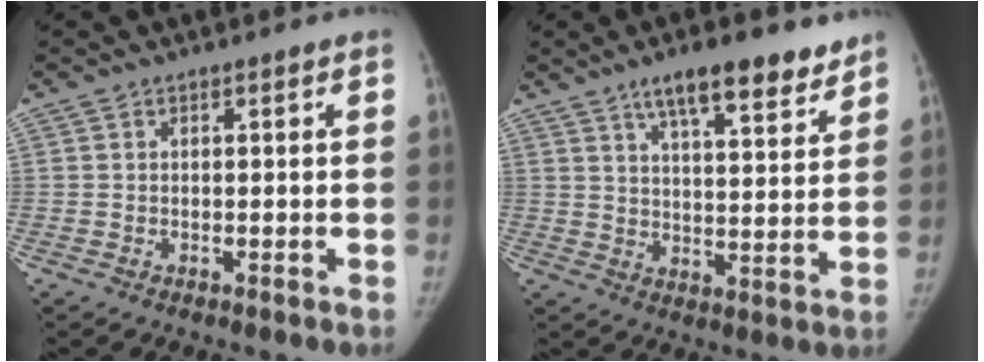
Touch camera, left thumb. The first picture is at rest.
{"total": 12.4, "force": [8.8, 3.6, 8.0], "torque": [-0.092, -0.042, 0.134]}